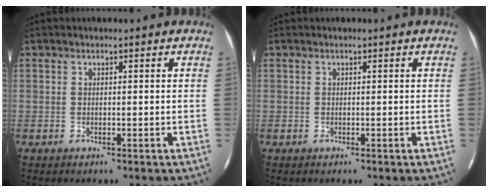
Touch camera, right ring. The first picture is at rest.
{"total": 0.0}